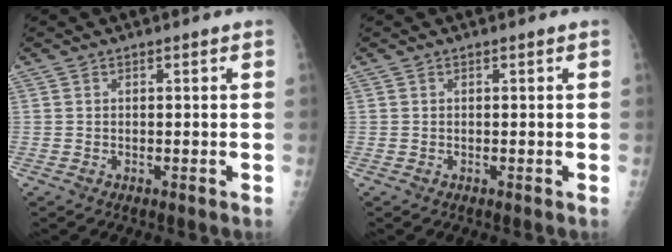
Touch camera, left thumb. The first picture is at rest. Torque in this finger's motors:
{"motor_torque": [0.02, 0.02, -0.03, -0.06, 0.00]}